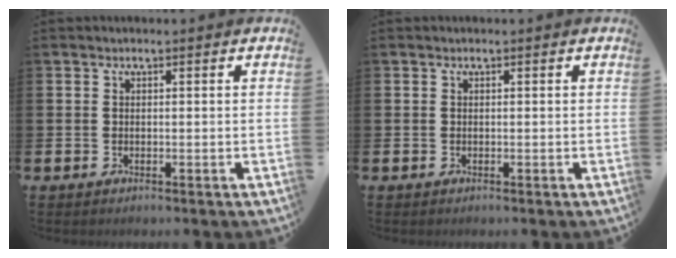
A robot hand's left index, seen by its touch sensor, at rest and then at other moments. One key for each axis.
{"total": 0.0}